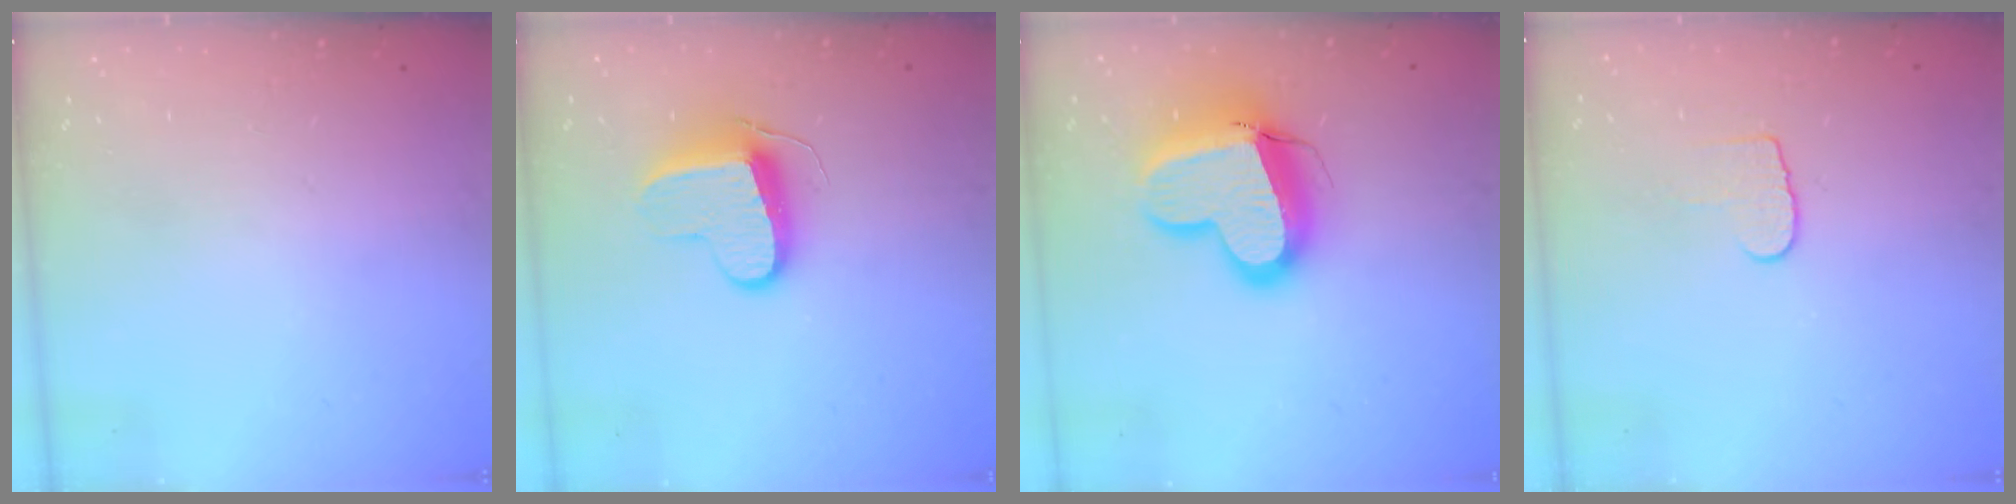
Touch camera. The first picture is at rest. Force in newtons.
{"total": 9.2, "press": 9.2, "slide": 0.3}
{"total": 16.2, "press": 16.0, "slide": 2.1}
{"total": 5.7, "press": 5.6, "slide": 0.5}